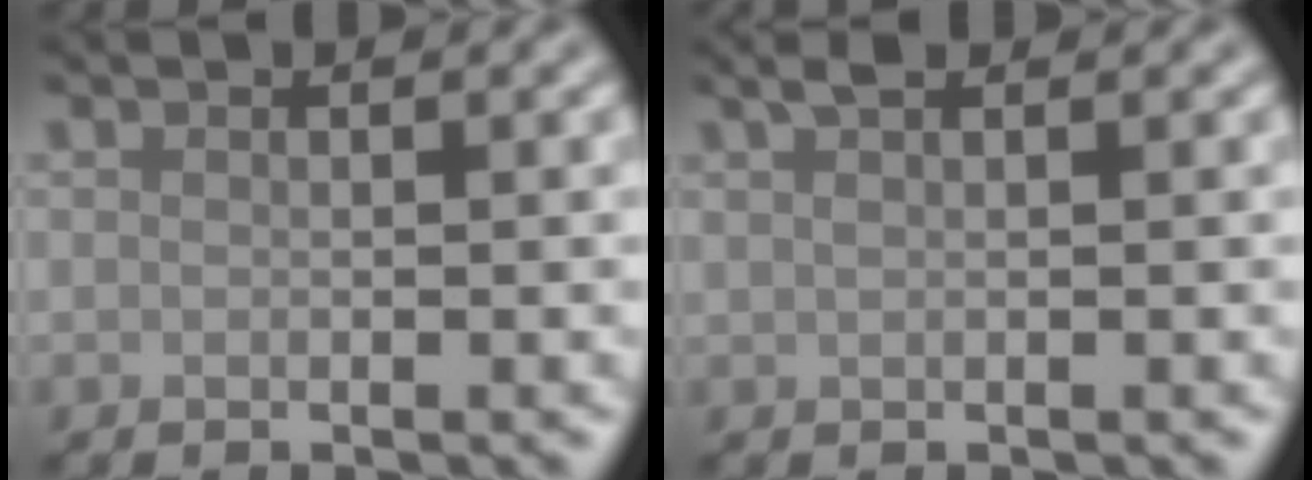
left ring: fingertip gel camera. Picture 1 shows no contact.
{"total": 2.0, "force": [1.3, 0.6, 1.4], "torque": [-0.021, 0.006, 0.014]}